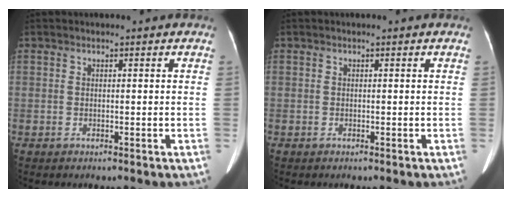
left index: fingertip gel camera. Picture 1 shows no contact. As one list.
[{"total": 0.0}]